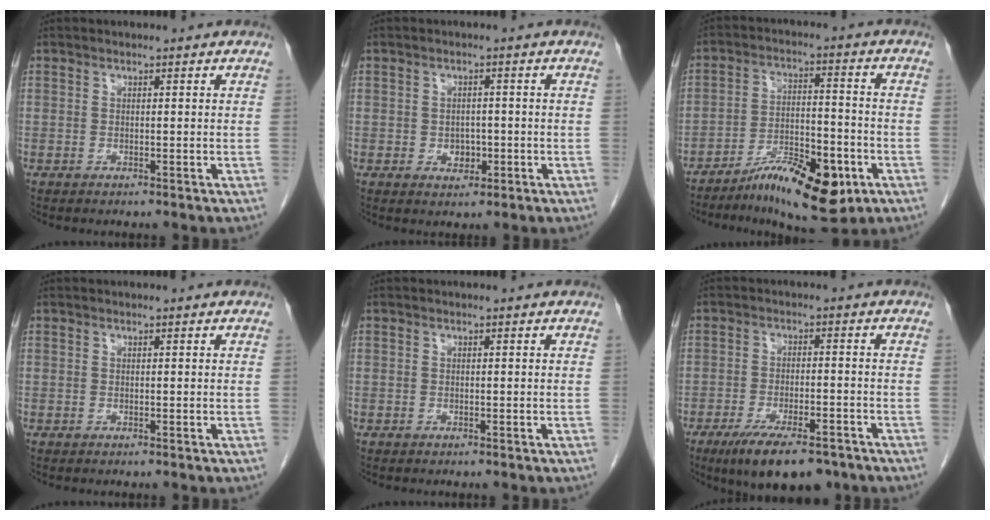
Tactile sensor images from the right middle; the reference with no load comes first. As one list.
[{"total": 2.6, "force": [-0.7, 1.9, 1.6], "torque": [-0.019, 0.004, -0.004]}, {"total": 13.3, "force": [-7.4, 3.8, 10.5], "torque": [-0.167, -0.005, -0.114]}, {"total": 0.0}, {"total": 0.0}, {"total": 11.2, "force": [-8.1, 3.3, 7.0], "torque": [-0.110, -0.013, -0.128]}]